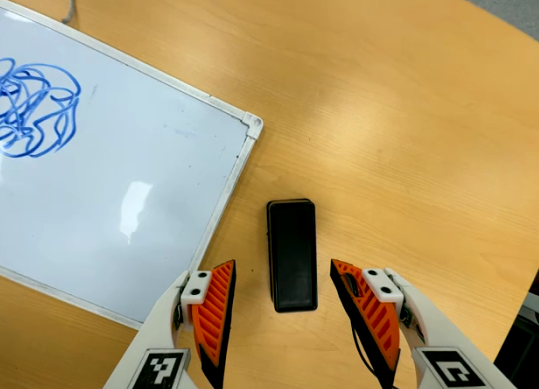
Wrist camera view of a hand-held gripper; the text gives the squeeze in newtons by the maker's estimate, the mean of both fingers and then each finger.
{"total": 0.0}